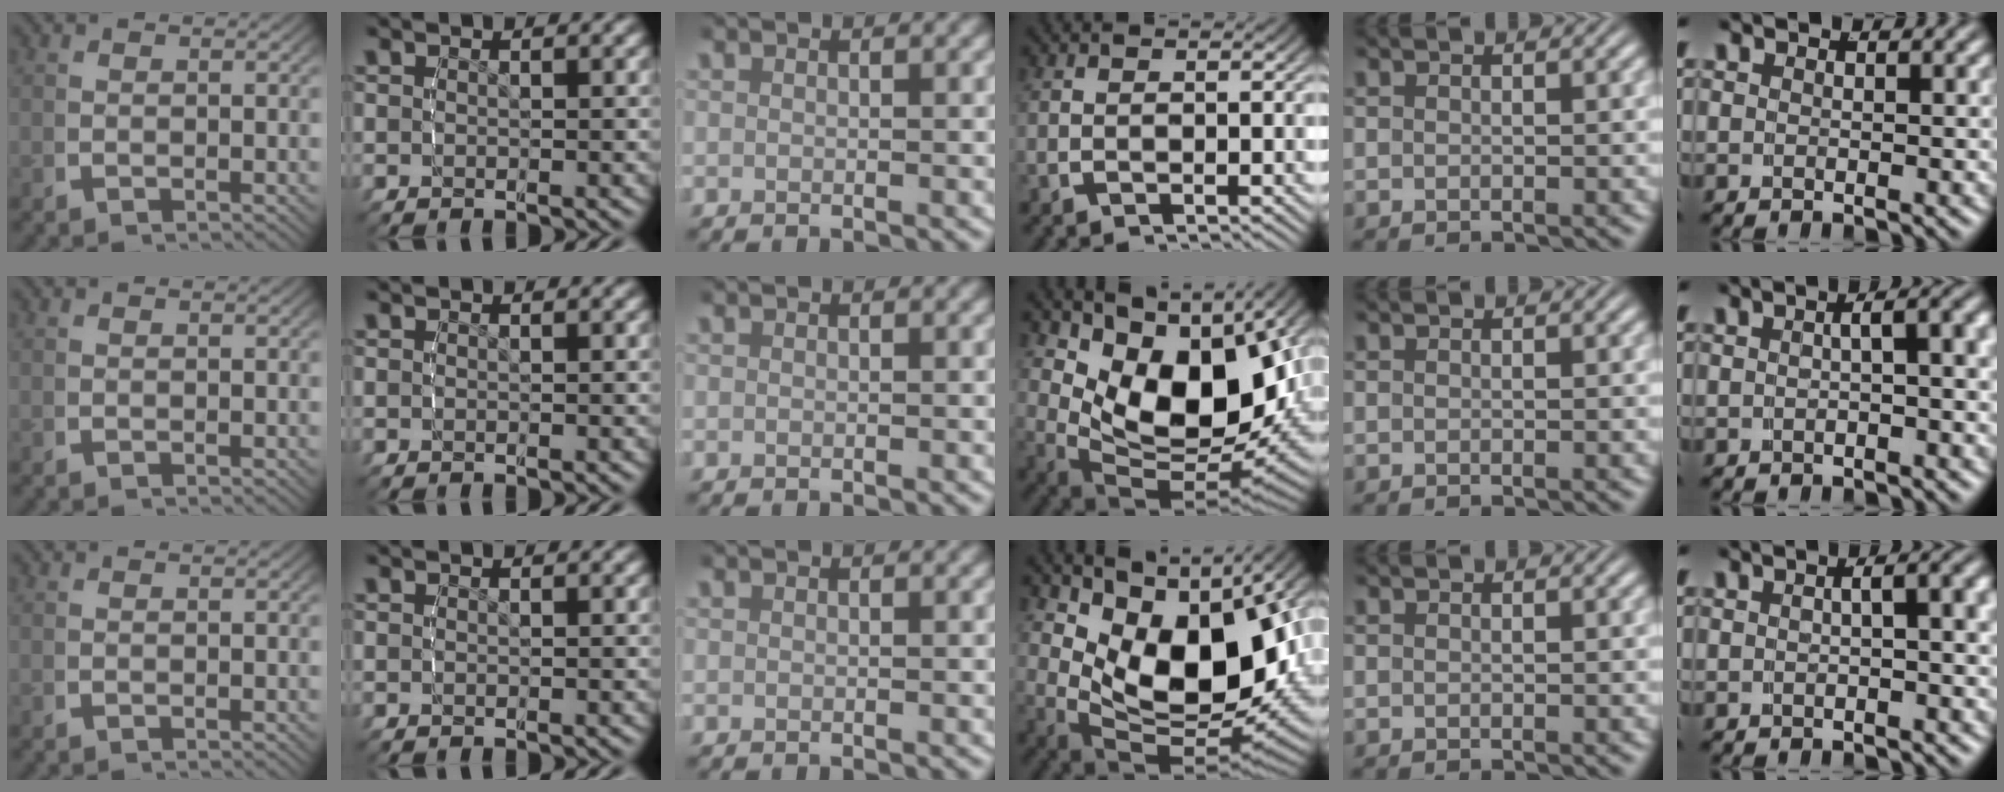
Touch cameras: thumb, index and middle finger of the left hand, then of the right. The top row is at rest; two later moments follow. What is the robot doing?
{"motion": "lift_and_place", "object": "lipstick"}